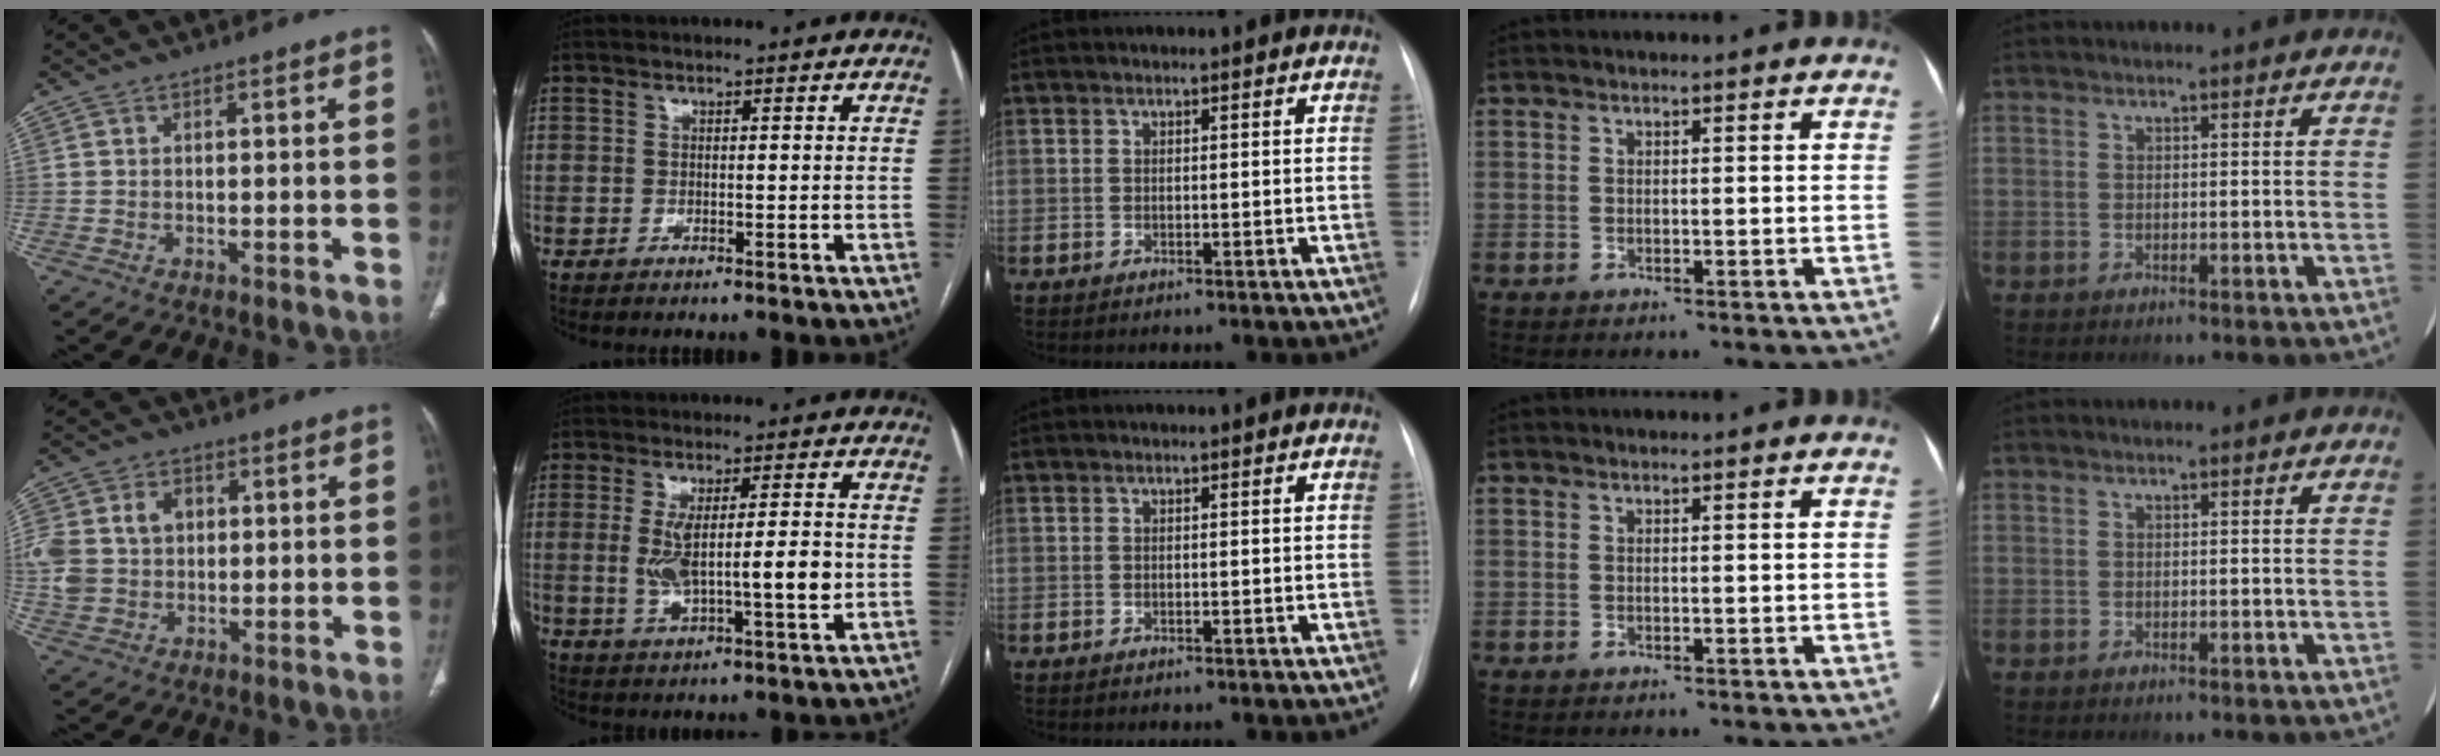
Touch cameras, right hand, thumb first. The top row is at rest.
{"thumb": {"total": 15.9, "force": [2.3, 12.9, 9.0], "torque": [-0.214, 0.023, 0.054]}, "index": {"total": 10.1, "force": [-0.4, 2.1, 9.9], "torque": [-0.182, 0.000, -0.001]}}